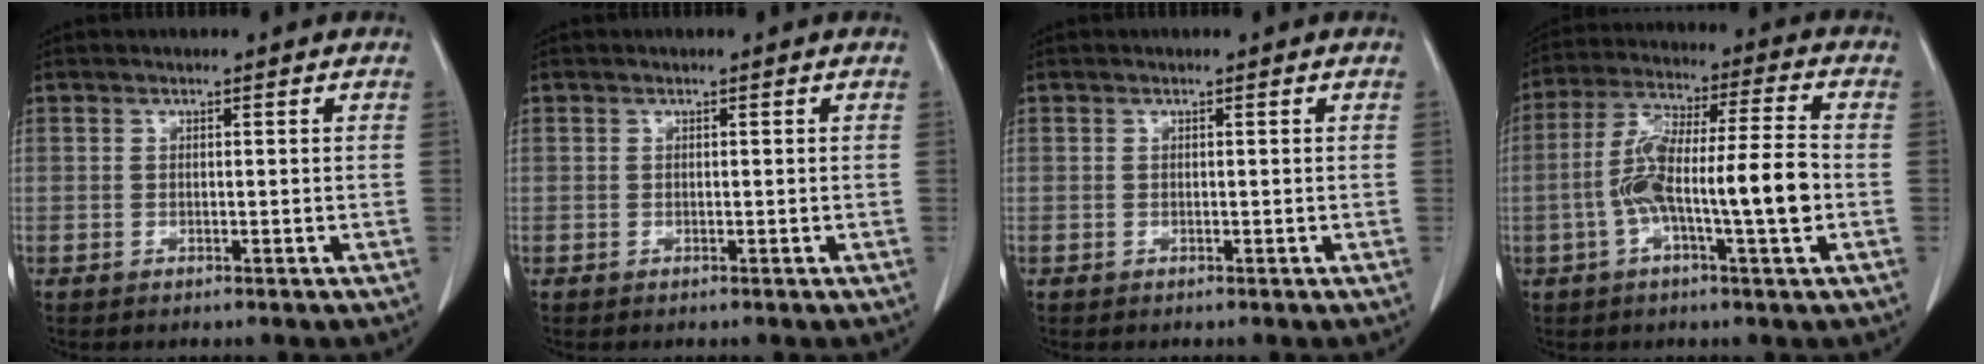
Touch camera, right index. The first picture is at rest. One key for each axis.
{"total": 0.0}
{"total": 0.0}
{"total": 13.3, "fx": -2.7, "fy": 1.3, "fz": 12.9, "tx": -0.240, "ty": 0.017, "tz": -0.052}